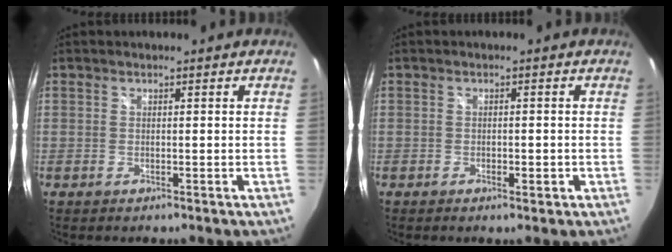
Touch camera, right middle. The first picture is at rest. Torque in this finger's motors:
{"motor_torque": [-0.04, -0.04, -0.06, -0.01]}